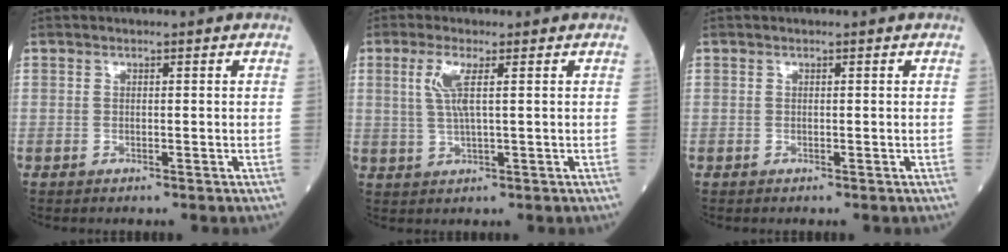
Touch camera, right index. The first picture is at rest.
{"total": 4.4, "force": [1.3, 0.4, 4.2], "torque": [-0.094, 0.000, 0.029]}
{"total": 0.0}